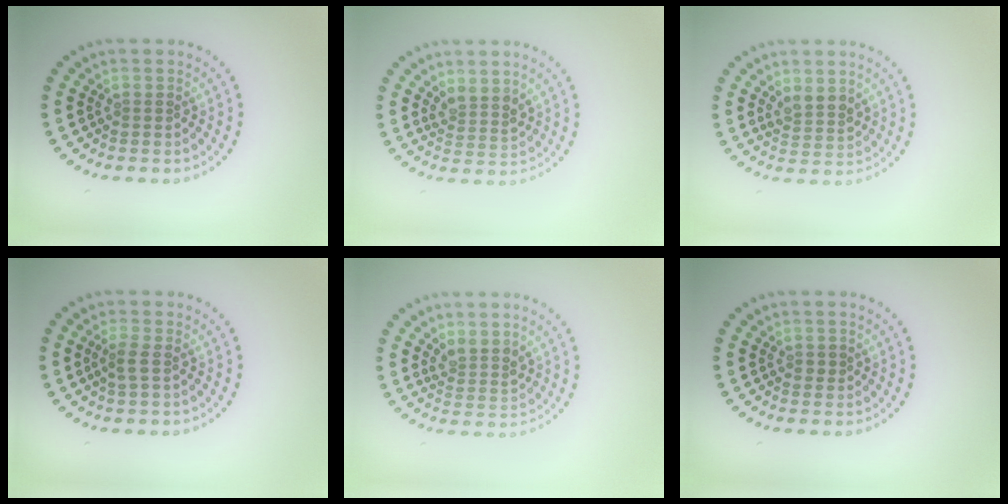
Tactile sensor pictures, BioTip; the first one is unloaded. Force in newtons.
{"total": 2.1, "press": 1.7, "slide": 1.2}
{"total": 2.1, "press": 1.9, "slide": 0.9}
{"total": 1.5, "press": 1.2, "slide": 0.8}
{"total": 2.2, "press": 1.8, "slide": 1.2}
{"total": 0.7, "press": 0.6, "slide": 0.2}